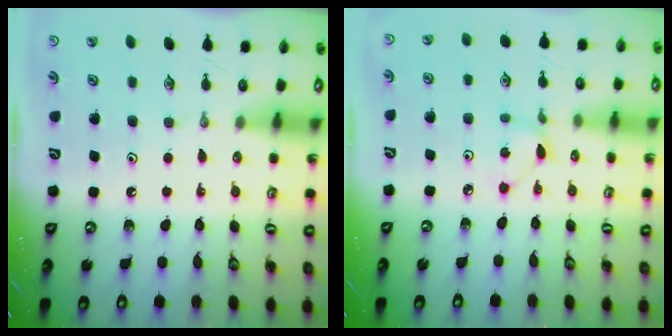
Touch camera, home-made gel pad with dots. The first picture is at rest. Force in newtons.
{"total": 2.2, "press": 2.1, "slide": 0.3}